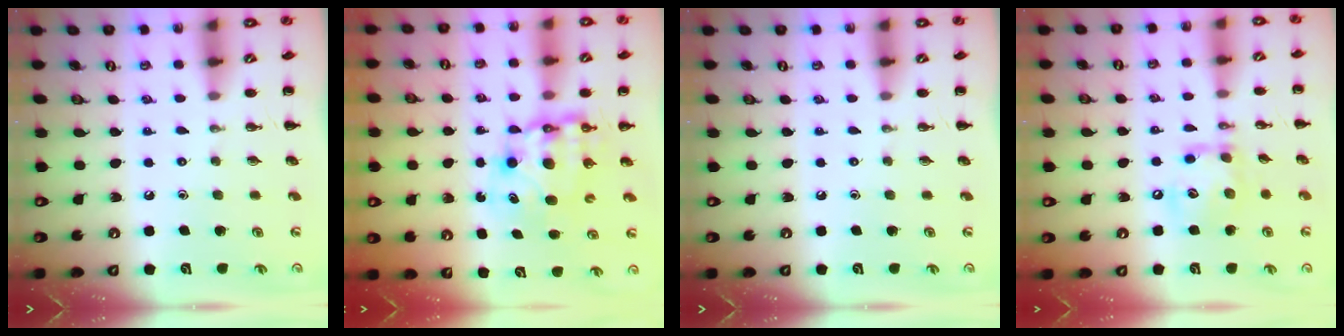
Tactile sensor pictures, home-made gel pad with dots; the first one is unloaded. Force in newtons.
{"total": 8.9, "press": 8.6, "slide": 2.3}
{"total": 0.0}
{"total": 12.3, "press": 12.3, "slide": 1.2}